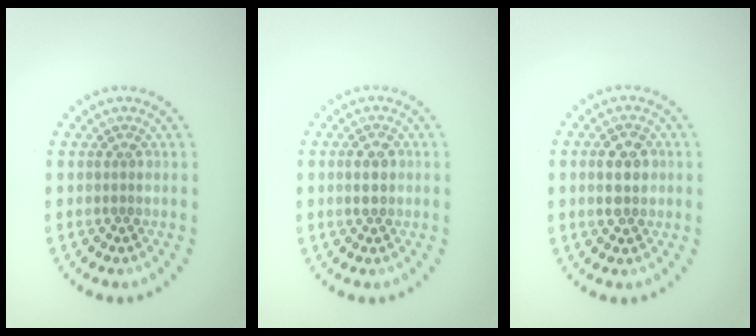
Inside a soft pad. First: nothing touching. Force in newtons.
{"total": 2.0, "press": 2.0, "slide": 0.1}
{"total": 3.0, "press": 3.0, "slide": 0.0}